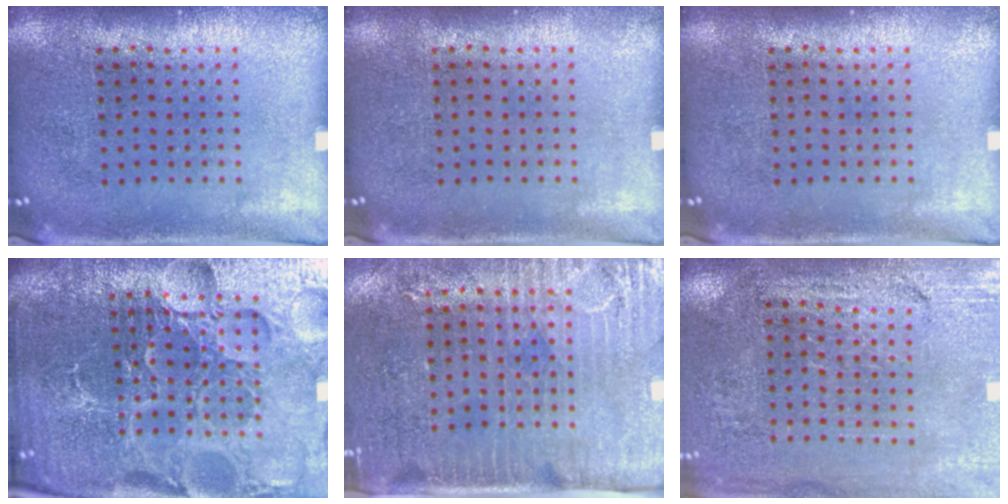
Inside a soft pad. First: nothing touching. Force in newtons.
{"total": 0.0}
{"total": 0.0}
{"total": 5.7, "press": 5.3, "slide": 2.2}
{"total": 3.2, "press": 2.8, "slide": 1.6}
{"total": 3.1, "press": 3.0, "slide": 0.3}